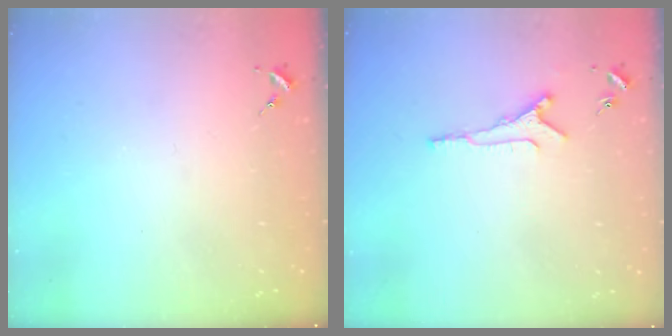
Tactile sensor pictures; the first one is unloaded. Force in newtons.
{"total": 7.1, "press": 7.0, "slide": 0.8}